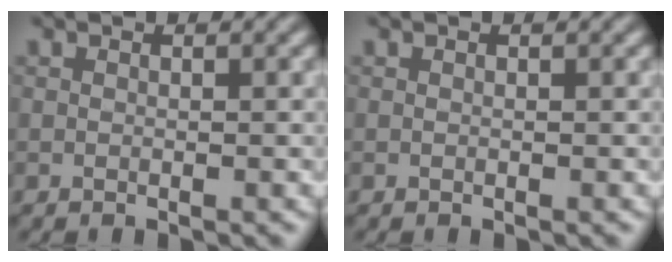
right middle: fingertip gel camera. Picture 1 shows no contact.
{"total": 0.0}